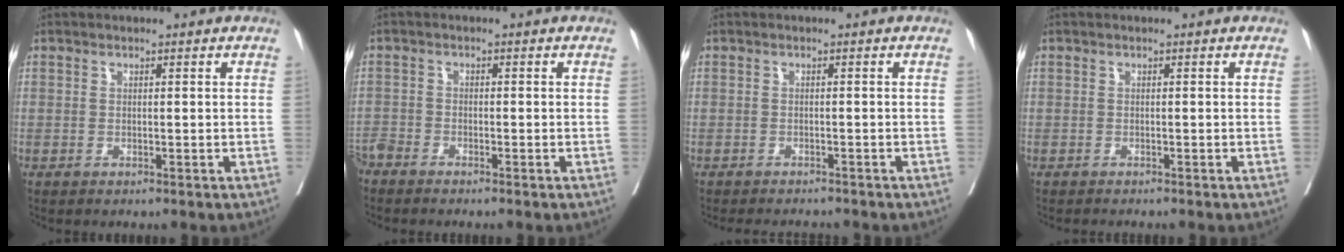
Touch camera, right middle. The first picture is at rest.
{"total": 2.4, "force": [-2.4, 0.1, 0.5], "torque": [-0.006, -0.007, -0.050]}
{"total": 5.1, "force": [-4.8, 0.9, 1.2], "torque": [-0.009, -0.007, -0.065]}
{"total": 1.8, "force": [-1.7, 0.0, 0.7], "torque": [-0.009, -0.002, -0.022]}